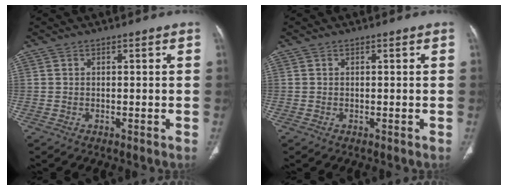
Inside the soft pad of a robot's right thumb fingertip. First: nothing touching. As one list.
[{"total": 0.0}]